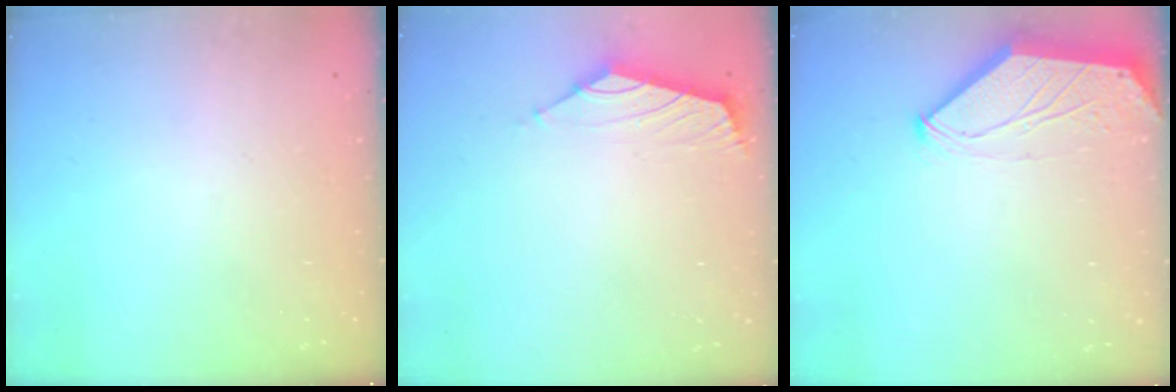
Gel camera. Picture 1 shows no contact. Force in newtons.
{"total": 1.6, "press": 1.5, "slide": 0.7}
{"total": 0.0}